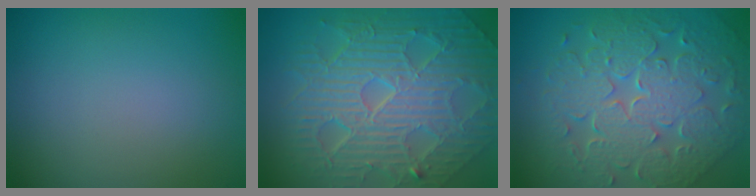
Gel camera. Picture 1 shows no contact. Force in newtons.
{"total": 11.3, "press": 7.5, "slide": 8.4}
{"total": 9.2, "press": 6.6, "slide": 6.3}